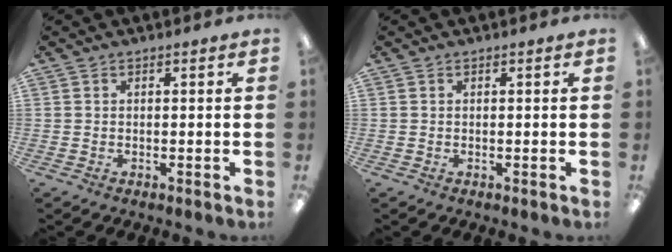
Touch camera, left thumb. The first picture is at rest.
{"total": 0.0}